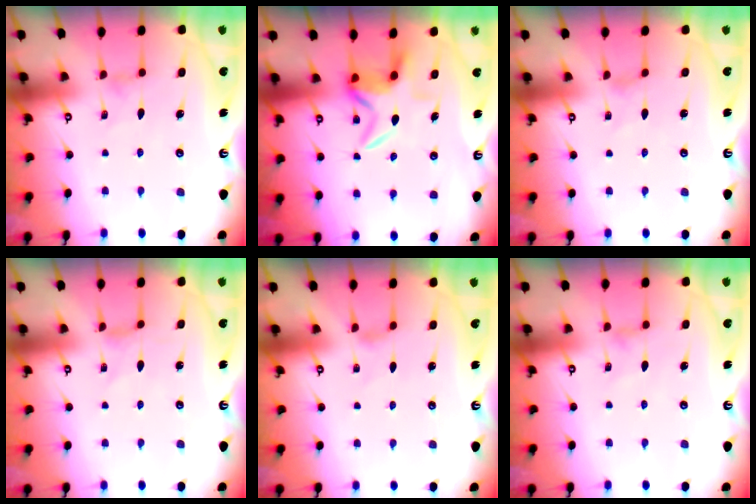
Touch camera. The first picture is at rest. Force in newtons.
{"total": 6.6, "press": 6.4, "slide": 1.3}
{"total": 0.0}
{"total": 0.0}
{"total": 0.0}
{"total": 0.9, "press": 0.8, "slide": 0.4}